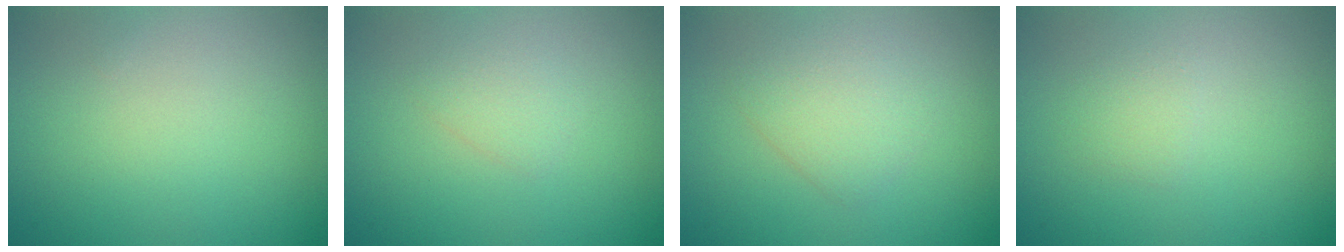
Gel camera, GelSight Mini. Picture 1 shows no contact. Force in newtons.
{"total": 1.1, "press": 1.1, "slide": 0.0}
{"total": 2.2, "press": 2.2, "slide": 0.1}
{"total": 1.1, "press": 1.0, "slide": 0.1}